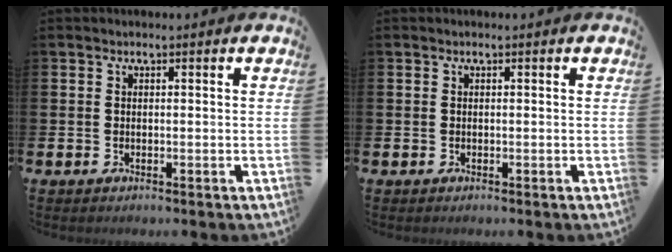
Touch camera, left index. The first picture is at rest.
{"total": 0.0}